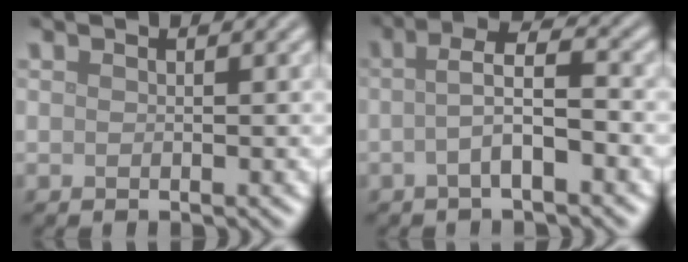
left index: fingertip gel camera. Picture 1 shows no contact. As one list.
[{"total": 3.6, "force": [-0.7, 0.9, 3.4], "torque": [-0.064, 0.009, -0.019]}]